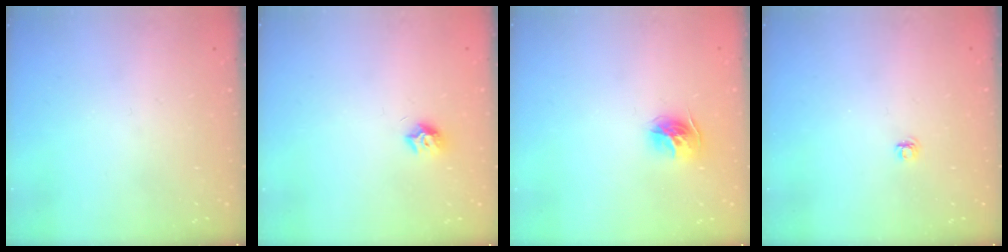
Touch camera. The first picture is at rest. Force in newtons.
{"total": 7.6, "press": 7.6, "slide": 0.7}
{"total": 10.3, "press": 10.3, "slide": 0.6}
{"total": 4.1, "press": 4.1, "slide": 0.5}